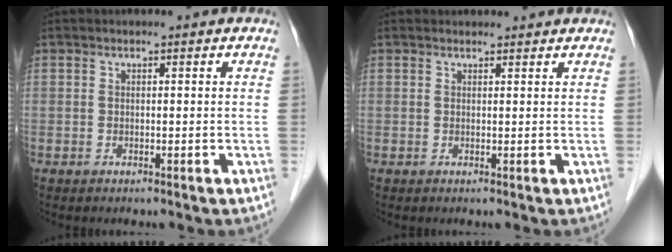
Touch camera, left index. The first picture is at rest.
{"total": 2.4, "force": [2.3, 0.5, 0.2], "torque": [-0.009, 0.012, 0.028]}